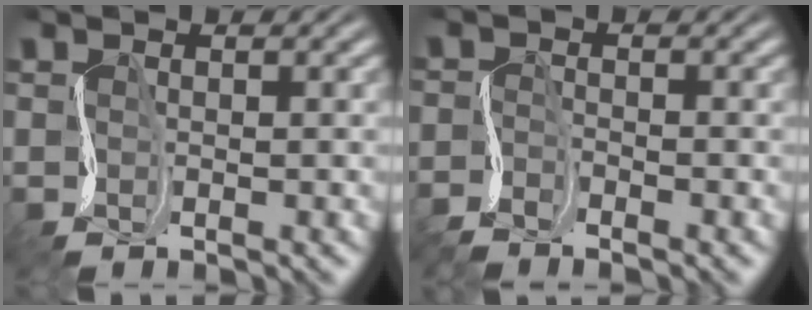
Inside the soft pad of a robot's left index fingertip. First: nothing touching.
{"total": 2.5, "force": [-2.5, 0.2, 0.3], "torque": [-0.013, -0.002, -0.061]}